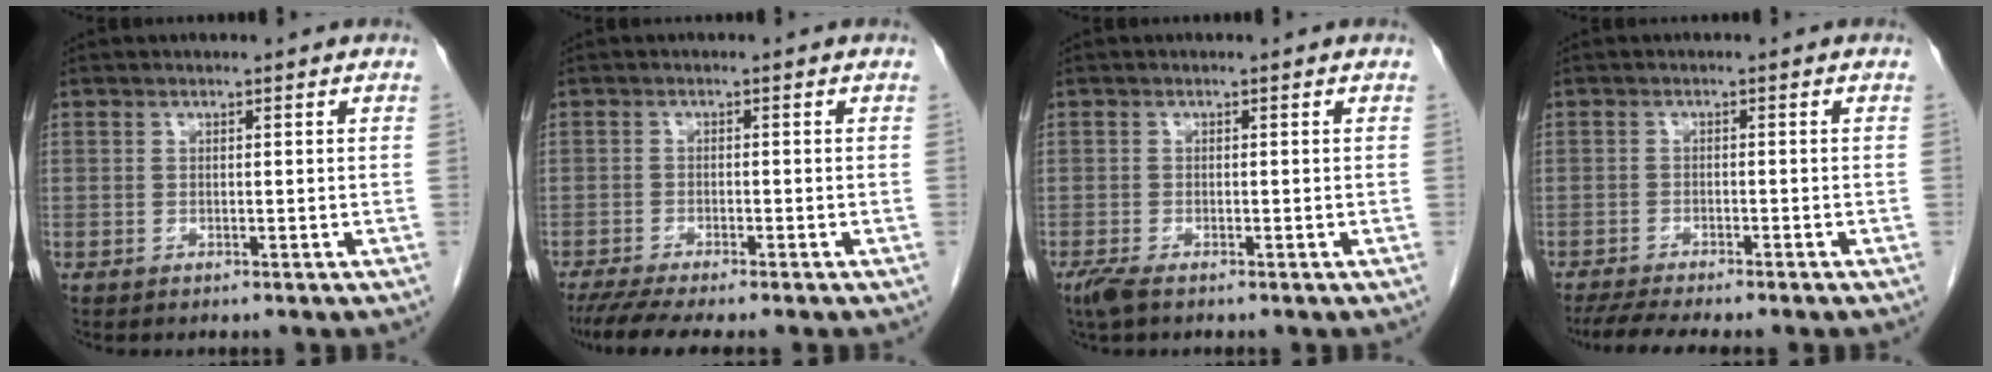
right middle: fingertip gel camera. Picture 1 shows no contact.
{"total": 6.5, "force": [-5.4, 0.1, 3.6], "torque": [-0.051, -0.014, -0.088]}
{"total": 2.3, "force": [-1.6, 0.5, 1.6], "torque": [-0.041, -0.009, -0.031]}
{"total": 6.9, "force": [-5.8, 0.3, 3.7], "torque": [-0.052, -0.012, -0.090]}